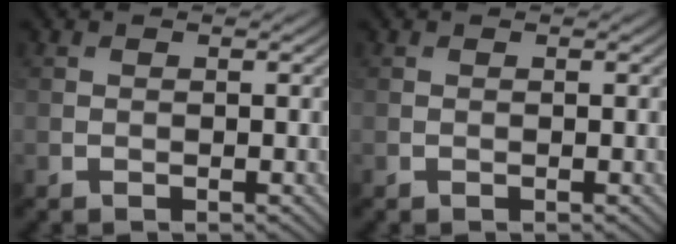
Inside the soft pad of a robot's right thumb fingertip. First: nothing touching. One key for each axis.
{"total": 0.0}